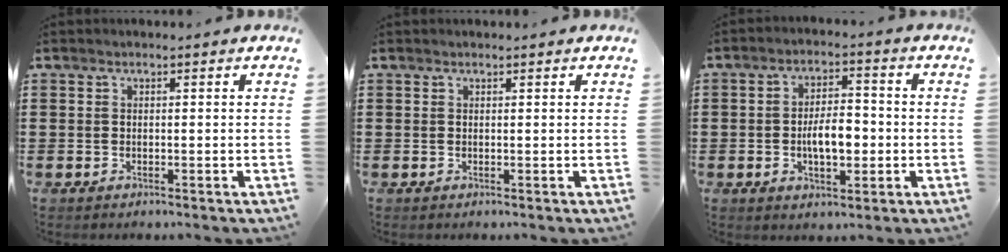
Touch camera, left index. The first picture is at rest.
{"total": 0.0}
{"total": 6.1, "force": [-1.0, 2.9, 5.3], "torque": [-0.085, 0.000, -0.024]}